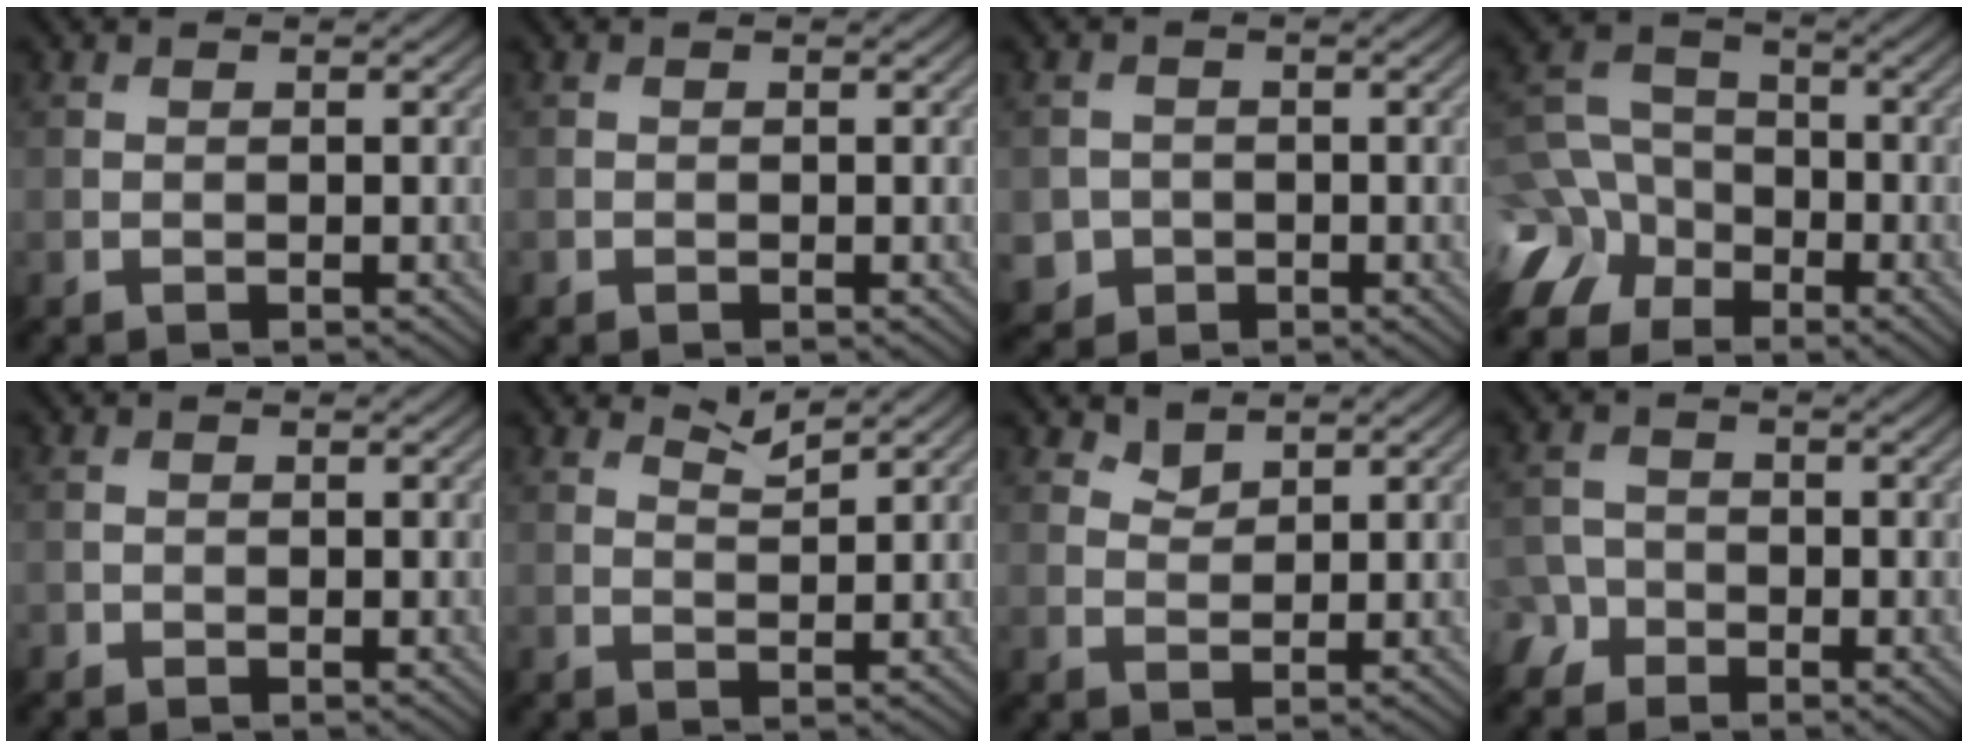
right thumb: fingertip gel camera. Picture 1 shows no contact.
{"total": 0.0}
{"total": 2.7, "force": [-1.0, 2.5, 0.5], "torque": [-0.009, -0.007, -0.021]}
{"total": 9.4, "force": [-4.5, 7.2, 4.1], "torque": [-0.101, -0.013, -0.115]}
{"total": 0.5, "force": [-0.3, 0.4, 0.0], "torque": [0.002, -0.003, -0.007]}
{"total": 2.1, "force": [1.9, 0.2, 1.0], "torque": [-0.024, 0.000, 0.039]}
{"total": 1.9, "force": [1.6, 0.7, 0.5], "torque": [-0.013, -0.006, 0.037]}
{"total": 3.2, "force": [-2.1, 2.3, 0.8], "torque": [-0.019, -0.001, -0.049]}